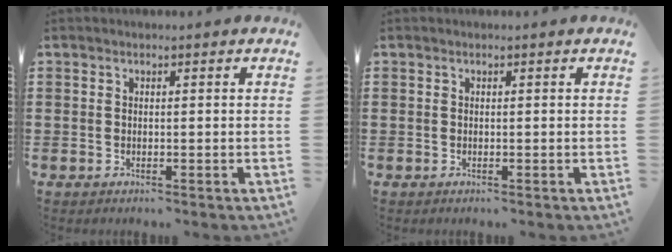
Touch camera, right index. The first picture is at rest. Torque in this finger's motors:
{"motor_torque": [-0.03, 0.03, 0.00, 0.00]}